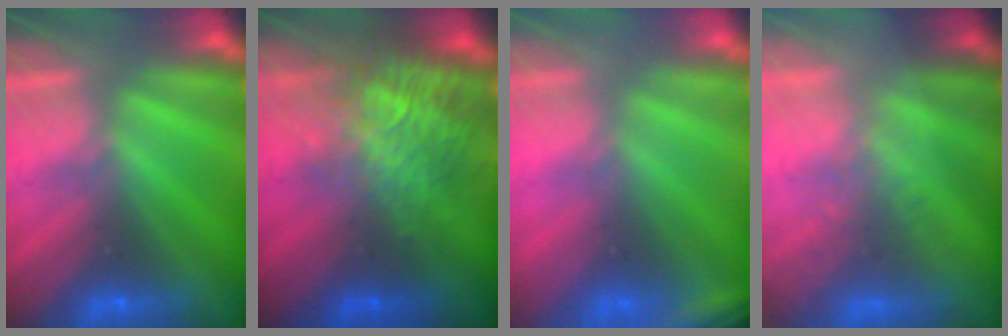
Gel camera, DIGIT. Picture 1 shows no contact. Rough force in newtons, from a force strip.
{"total": 5.5}
{"total": 2.4}
{"total": 7.3}